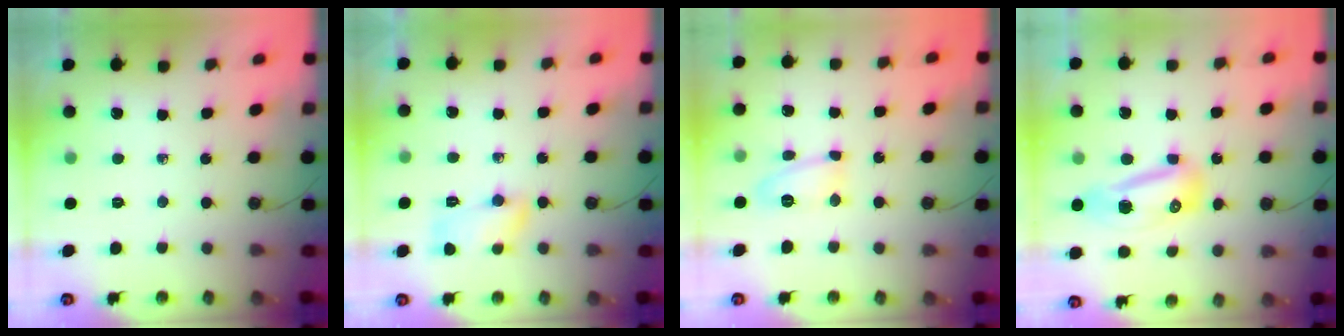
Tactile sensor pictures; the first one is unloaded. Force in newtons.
{"total": 9.6, "press": 7.5, "slide": 6.1}
{"total": 9.8, "press": 9.8, "slide": 0.9}
{"total": 10.2, "press": 9.9, "slide": 2.4}